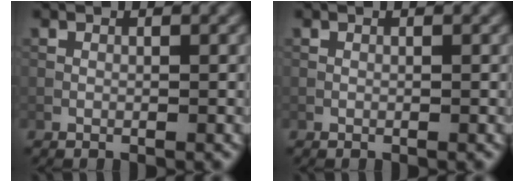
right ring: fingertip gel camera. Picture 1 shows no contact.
{"total": 0.0}